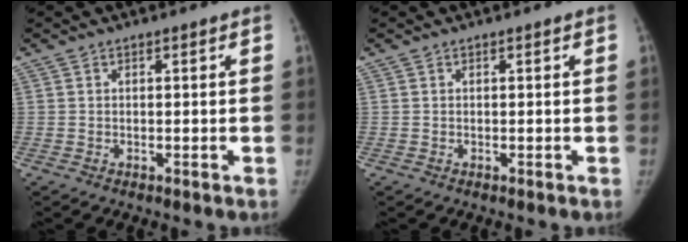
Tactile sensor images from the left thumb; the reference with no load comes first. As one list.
[{"total": 0.0}]